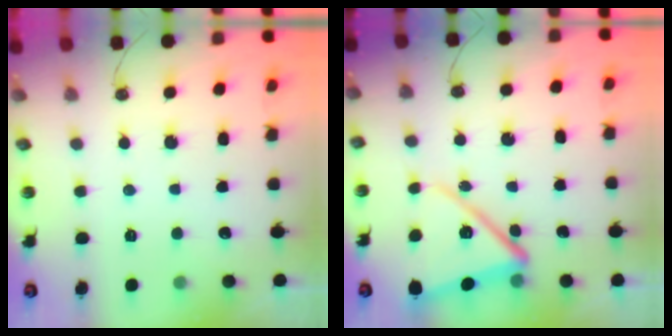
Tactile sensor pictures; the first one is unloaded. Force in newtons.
{"total": 15.0, "press": 14.9, "slide": 1.6}